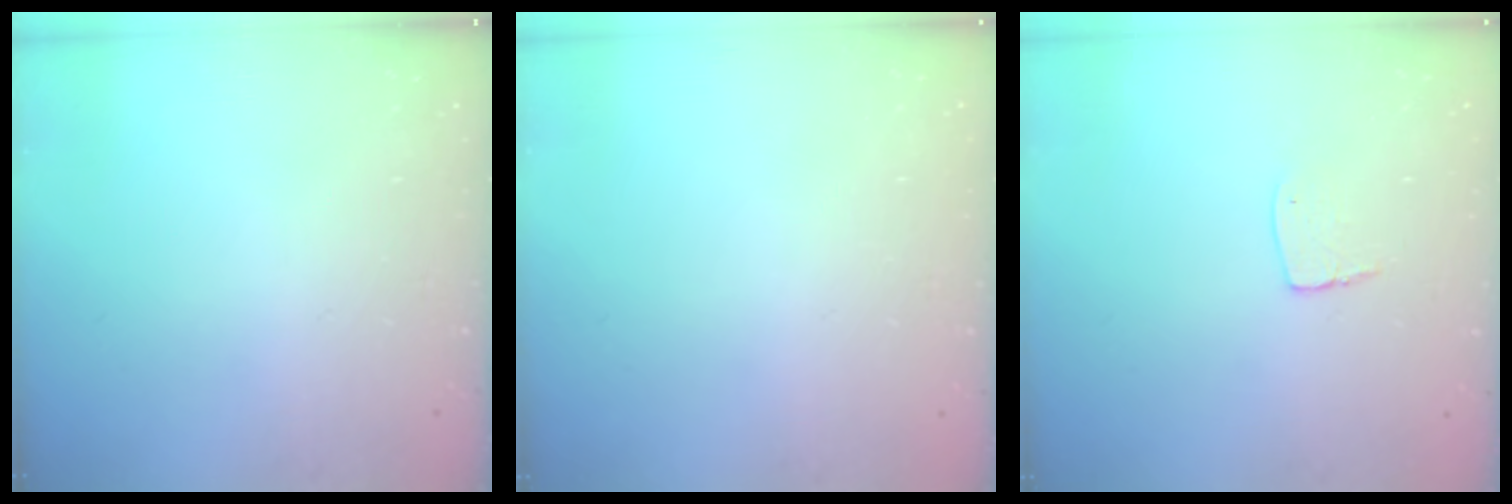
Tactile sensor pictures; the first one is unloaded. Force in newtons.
{"total": 0.0}
{"total": 5.6, "press": 5.6, "slide": 0.4}